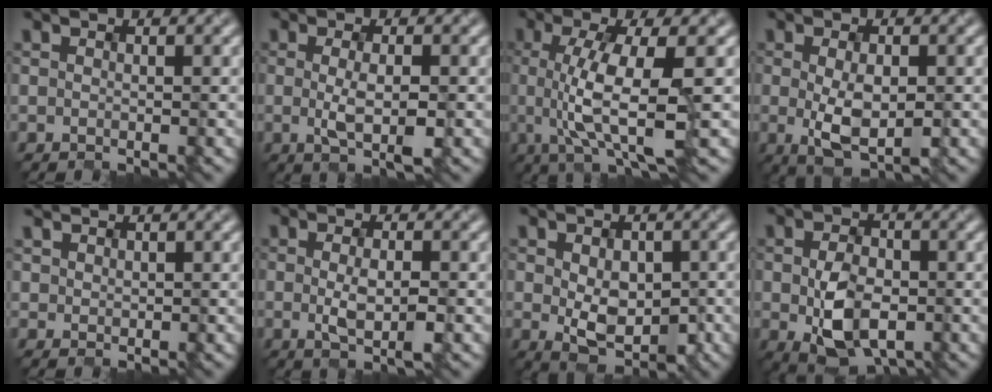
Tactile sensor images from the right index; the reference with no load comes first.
{"total": 2.8, "force": [-0.8, 0.5, 2.6], "torque": [-0.055, -0.006, -0.006]}
{"total": 7.2, "force": [-0.8, 2.0, 6.9], "torque": [-0.130, -0.008, -0.005]}
{"total": 4.2, "force": [-1.1, 1.7, 3.7], "torque": [-0.075, -0.007, -0.009]}
{"total": 1.1, "force": [1.0, 0.4, -0.3], "torque": [-0.003, 0.007, 0.033]}
{"total": 2.9, "force": [-0.9, 0.7, 2.7], "torque": [-0.056, -0.004, -0.009]}
{"total": 4.6, "force": [-0.9, 2.8, 3.6], "torque": [-0.062, -0.008, -0.003]}
{"total": 6.0, "force": [-1.5, 3.9, 4.4], "torque": [-0.094, -0.015, -0.015]}